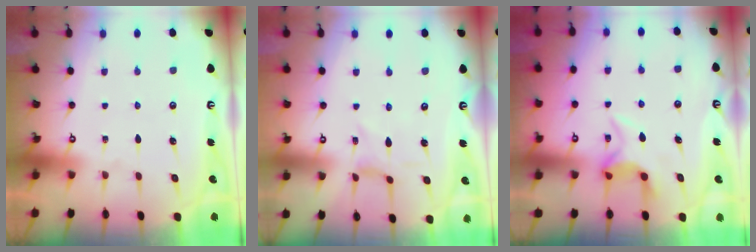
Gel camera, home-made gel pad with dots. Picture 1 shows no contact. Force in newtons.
{"total": 0.0}
{"total": 7.5, "press": 7.5, "slide": 0.4}